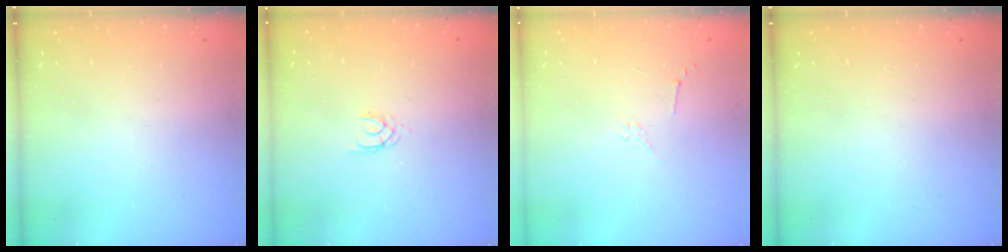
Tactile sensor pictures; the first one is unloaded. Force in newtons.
{"total": 1.3, "press": 1.2, "slide": 0.3}
{"total": 3.5, "press": 3.5, "slide": 0.8}
{"total": 0.0}